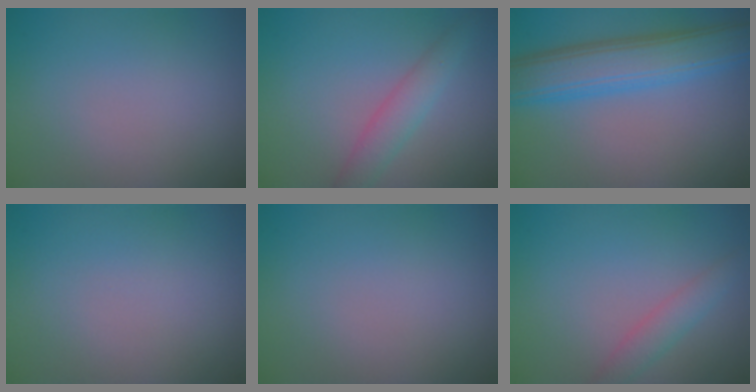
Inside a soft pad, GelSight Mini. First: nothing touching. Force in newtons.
{"total": 2.9, "press": 2.9, "slide": 0.1}
{"total": 7.4, "press": 7.4, "slide": 0.2}
{"total": 0.0}
{"total": 0.0}
{"total": 2.2, "press": 2.2, "slide": 0.1}